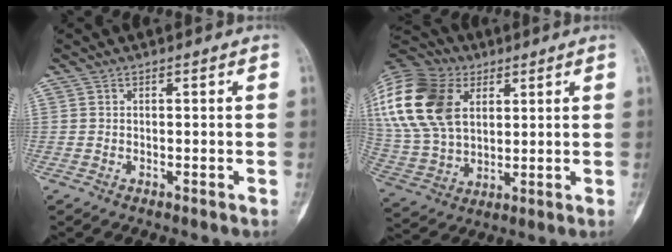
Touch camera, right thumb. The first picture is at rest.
{"total": 25.0, "force": [8.6, 17.0, 16.2], "torque": [-0.359, 0.023, 0.164]}